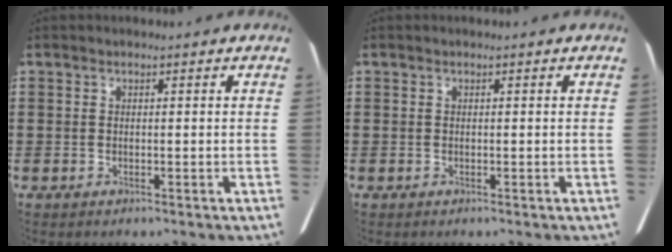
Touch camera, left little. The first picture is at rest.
{"total": 0.0}